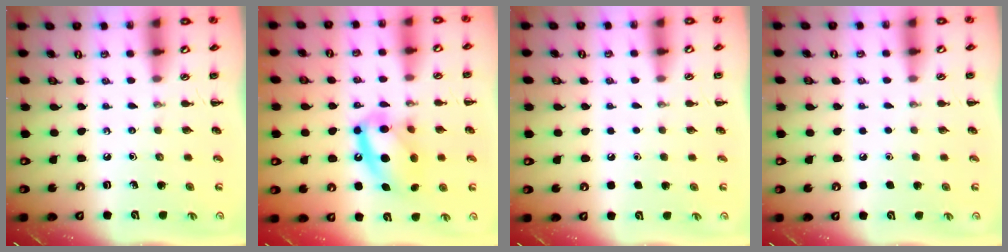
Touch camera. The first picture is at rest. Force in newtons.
{"total": 14.9, "press": 14.6, "slide": 3.1}
{"total": 2.3, "press": 2.3, "slide": 0.1}
{"total": 1.6, "press": 1.6, "slide": 0.1}